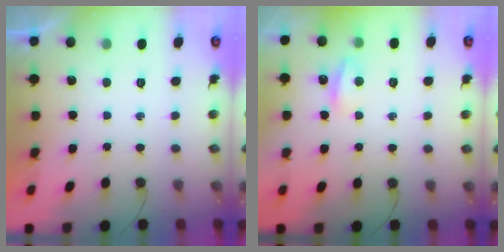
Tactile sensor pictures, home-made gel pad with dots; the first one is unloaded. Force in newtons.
{"total": 4.8, "press": 4.7, "slide": 0.7}